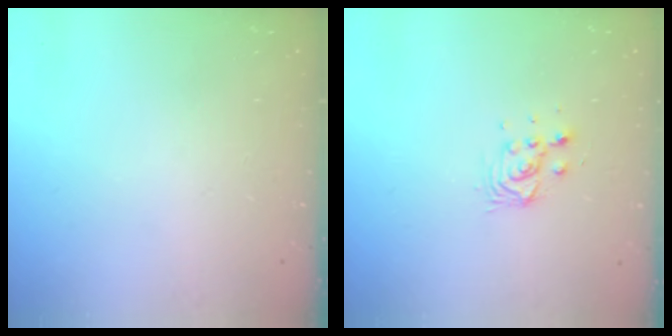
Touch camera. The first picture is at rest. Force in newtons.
{"total": 4.8, "press": 4.8, "slide": 0.9}